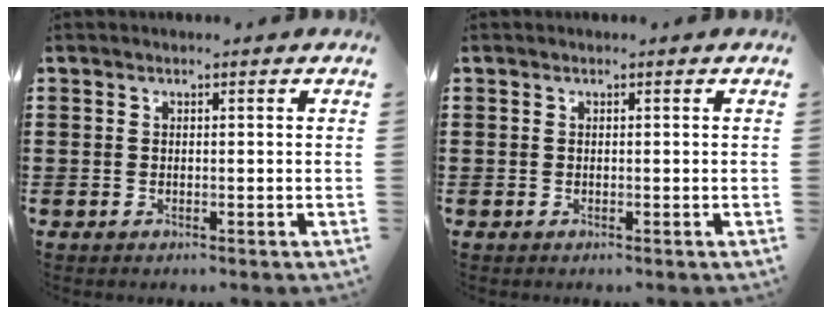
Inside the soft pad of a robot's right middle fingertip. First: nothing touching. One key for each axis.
{"total": 0.0}